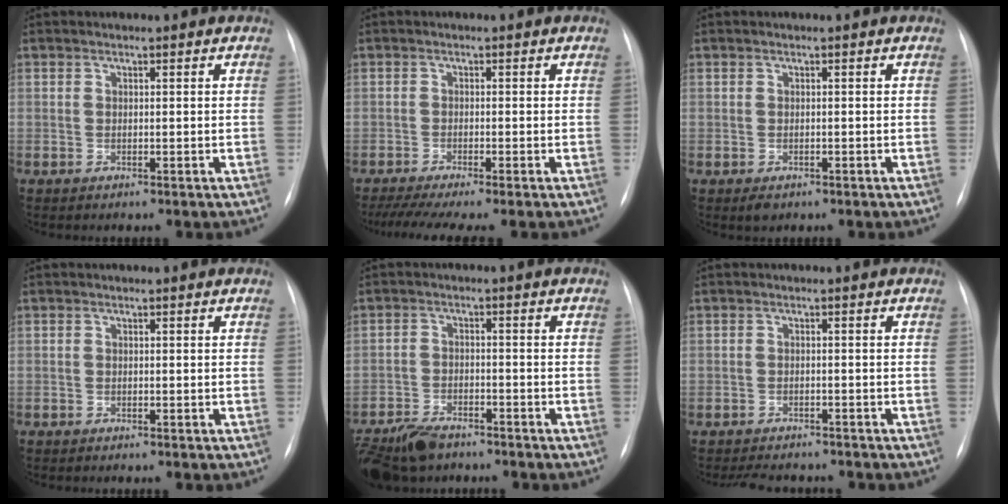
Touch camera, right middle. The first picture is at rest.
{"total": 7.8, "force": [-6.3, 0.0, 4.6], "torque": [-0.069, -0.014, -0.099]}
{"total": 1.5, "force": [-0.9, 0.9, 0.8], "torque": [-0.012, 0.000, -0.005]}
{"total": 0.8, "force": [-0.7, 0.1, 0.4], "torque": [-0.007, -0.003, -0.011]}
{"total": 8.8, "force": [-7.2, 3.4, 3.7], "torque": [-0.067, -0.017, -0.123]}
{"total": 6.7, "force": [-6.2, 1.9, 1.9], "torque": [-0.025, -0.005, -0.081]}